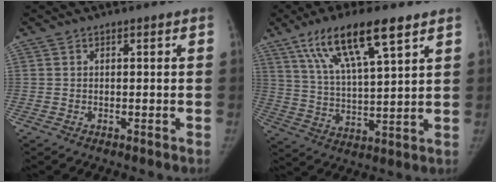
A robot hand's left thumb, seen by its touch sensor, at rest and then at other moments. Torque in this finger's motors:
{"motor_torque": [0.23, 0.27, 1.67, -1.10, 0.17]}